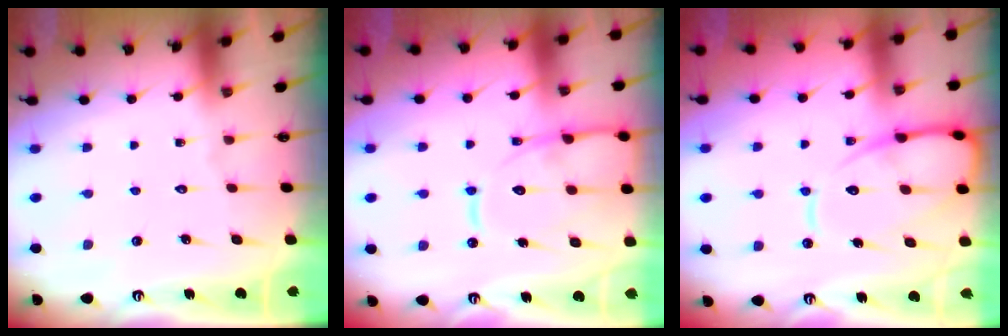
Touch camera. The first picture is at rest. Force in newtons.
{"total": 14.5, "press": 14.5, "slide": 1.2}
{"total": 13.5, "press": 13.5, "slide": 1.5}